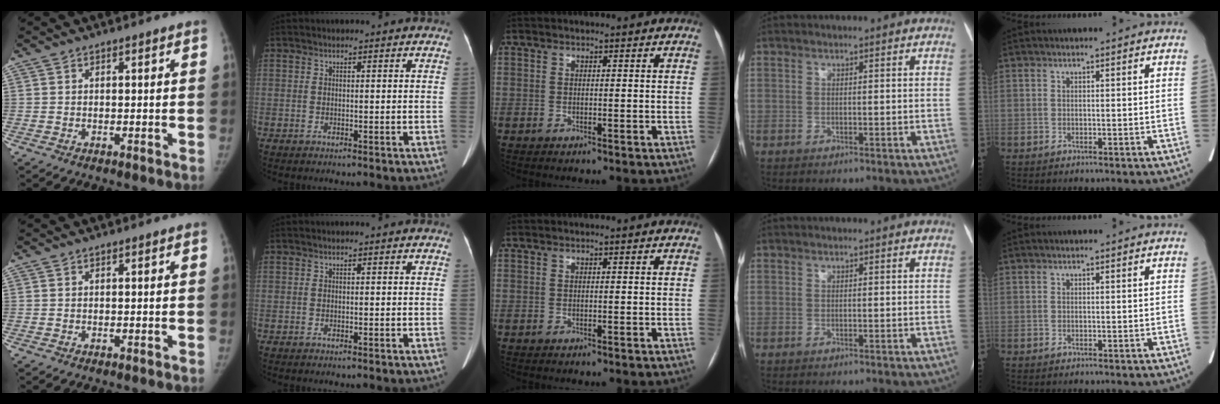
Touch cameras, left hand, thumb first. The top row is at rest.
{}